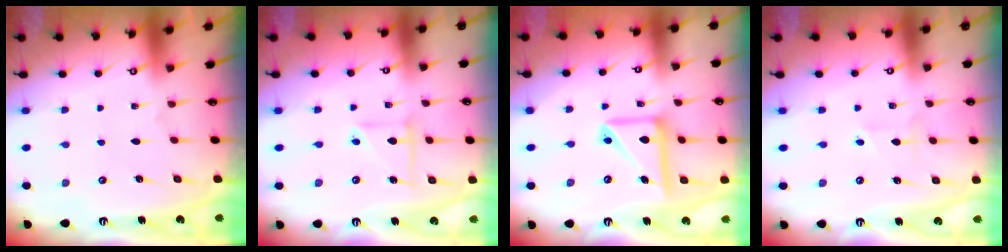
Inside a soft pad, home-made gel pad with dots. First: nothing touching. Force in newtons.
{"total": 5.1, "press": 5.1, "slide": 0.7}
{"total": 14.4, "press": 14.3, "slide": 1.9}
{"total": 1.8, "press": 1.7, "slide": 0.6}